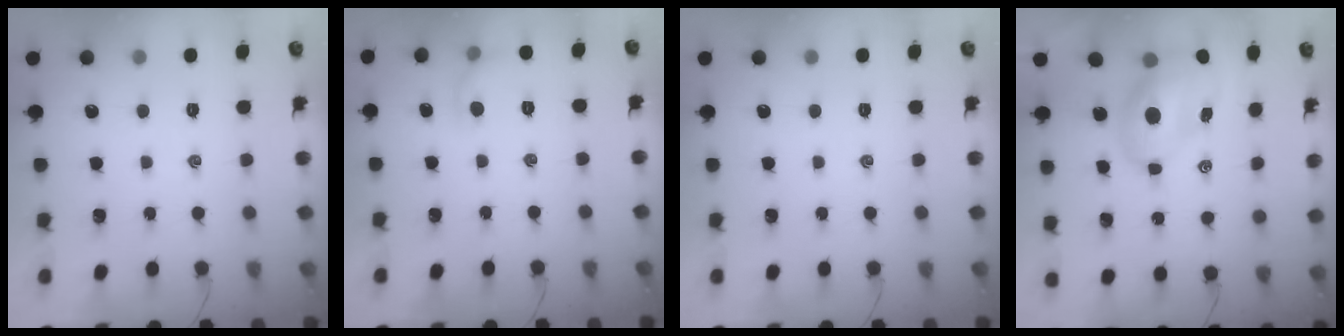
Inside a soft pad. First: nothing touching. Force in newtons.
{"total": 5.6, "press": 5.4, "slide": 1.5}
{"total": 0.0}
{"total": 9.3, "press": 9.1, "slide": 1.9}